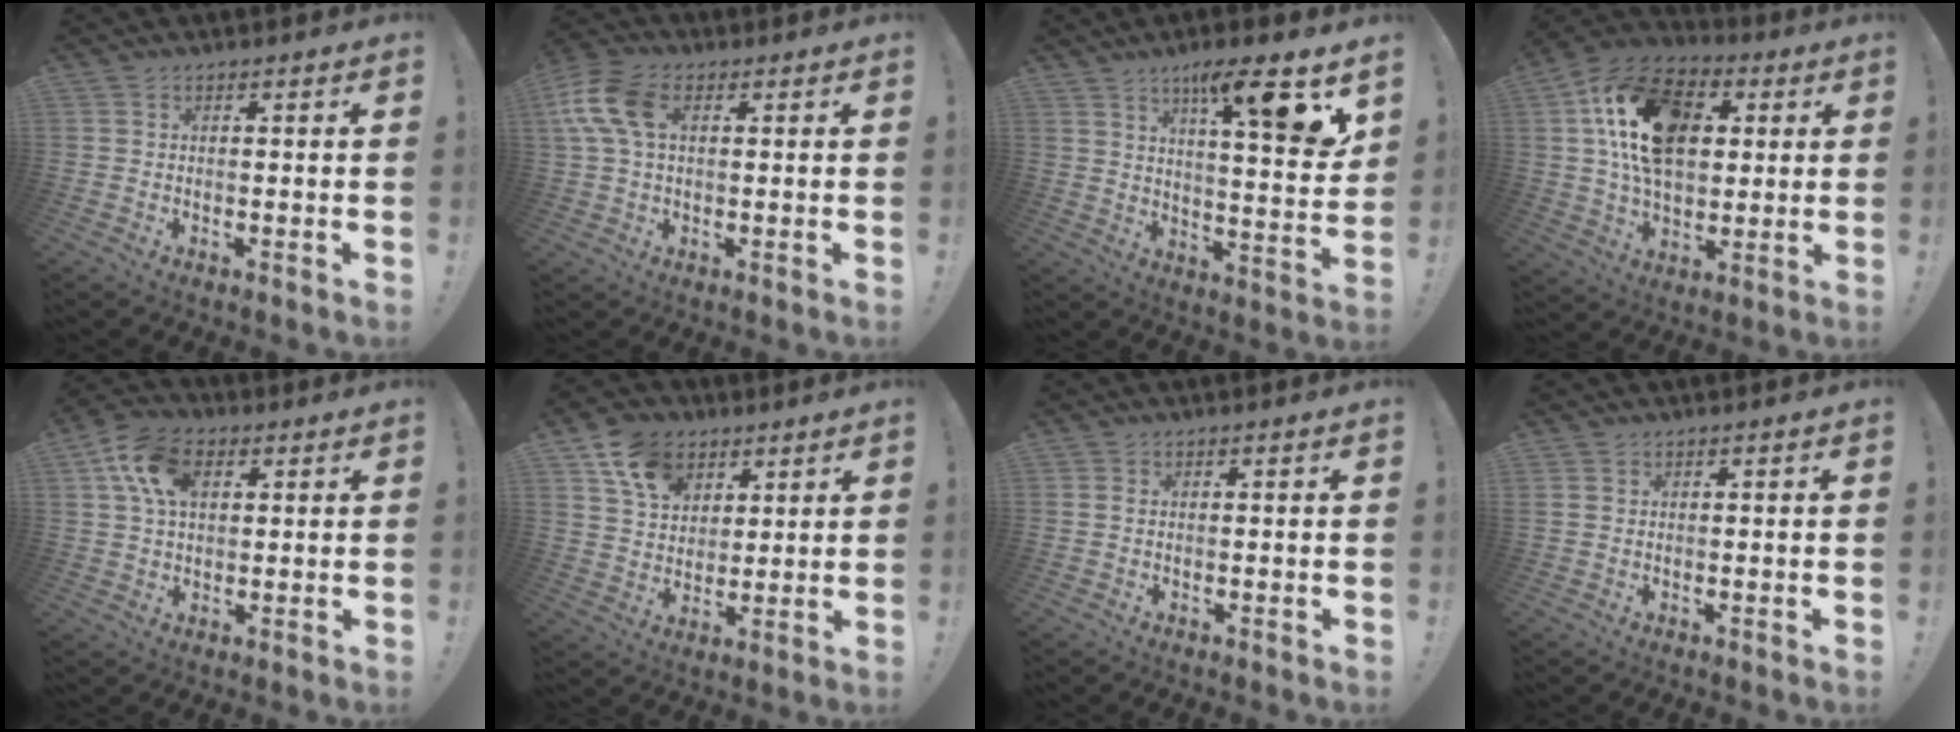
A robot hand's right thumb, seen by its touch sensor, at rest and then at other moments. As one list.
[{"total": 11.8, "force": [3.0, 7.2, 8.9], "torque": [-0.193, 0.011, 0.060]}, {"total": 13.5, "force": [7.9, 1.3, 10.8], "torque": [-0.159, -0.048, 0.114]}, {"total": 21.9, "force": [6.0, 14.2, 15.6], "torque": [-0.268, -0.009, 0.111]}, {"total": 12.7, "force": [4.4, 8.4, 8.5], "torque": [-0.149, 0.005, 0.085]}, {"total": 12.2, "force": [6.5, 8.8, 5.3], "torque": [-0.085, -0.029, 0.125]}, {"total": 0.9, "force": [0.2, 0.6, 0.7], "torque": [-0.021, 0.005, 0.005]}, {"total": 1.2, "force": [0.5, 0.7, 0.7], "torque": [-0.021, 0.004, 0.012]}]